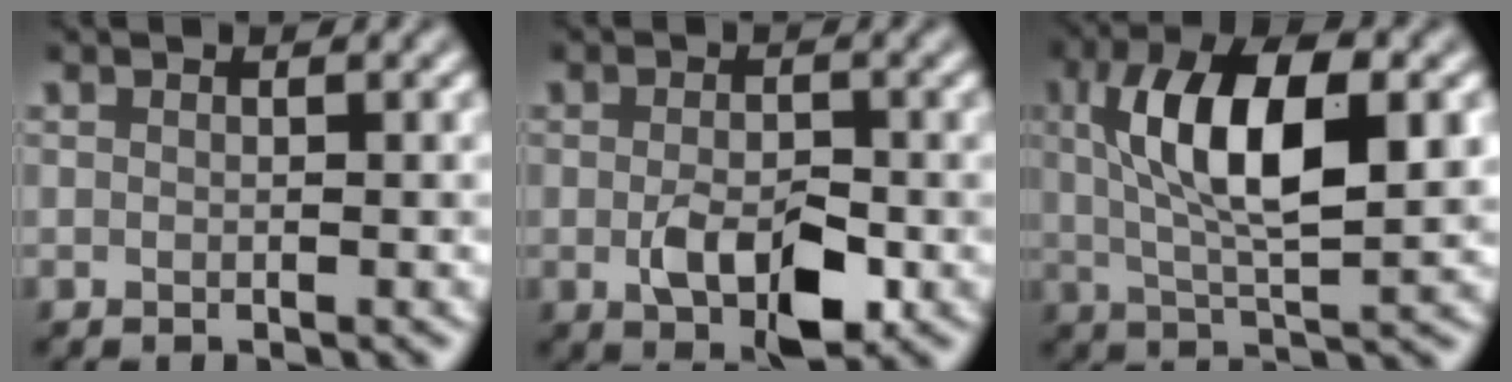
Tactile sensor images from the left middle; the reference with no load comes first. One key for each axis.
{"total": 4.7, "fx": -1.3, "fy": 2.5, "fz": 3.8, "tx": -0.073, "ty": -0.008, "tz": -0.020}
{"total": 9.0, "fx": 1.8, "fy": 3.3, "fz": 8.2, "tx": -0.140, "ty": 0.008, "tz": 0.028}